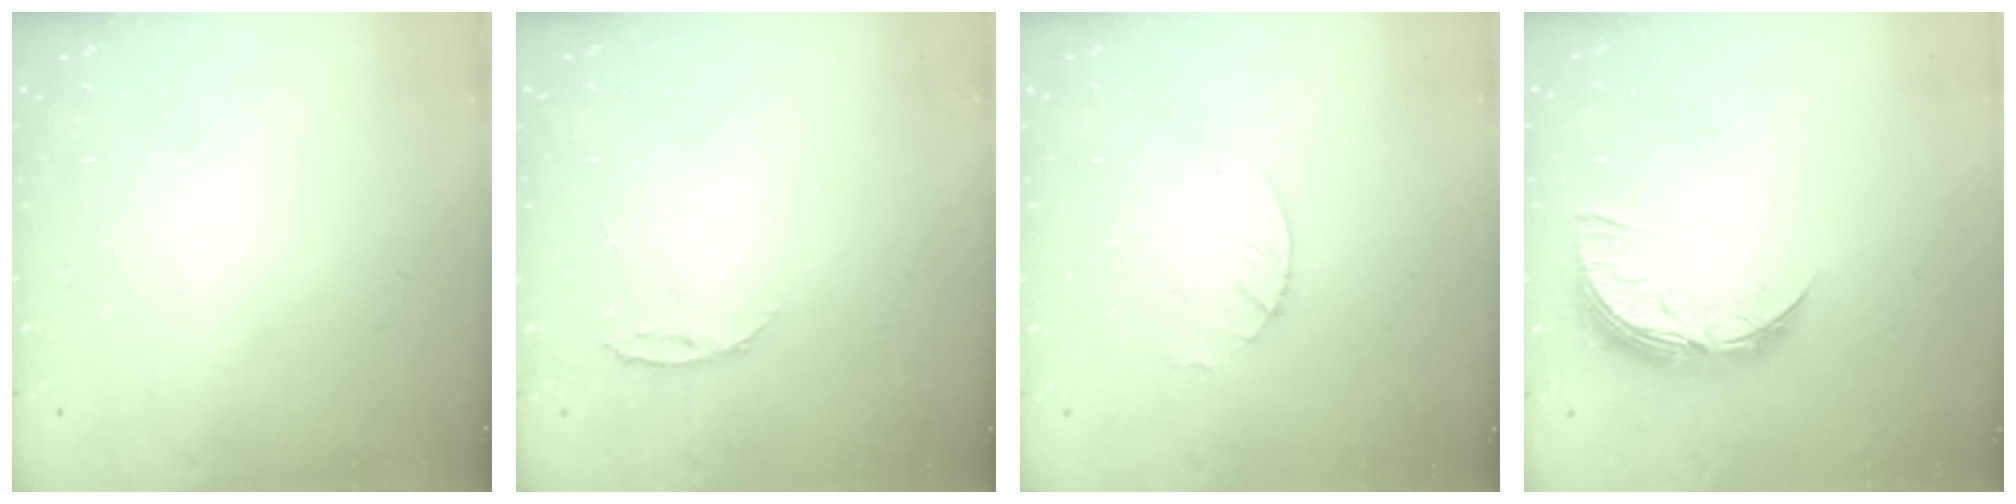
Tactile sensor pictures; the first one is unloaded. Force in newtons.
{"total": 4.0, "press": 4.0, "slide": 0.4}
{"total": 3.0, "press": 2.9, "slide": 0.3}
{"total": 9.1, "press": 9.1, "slide": 0.4}